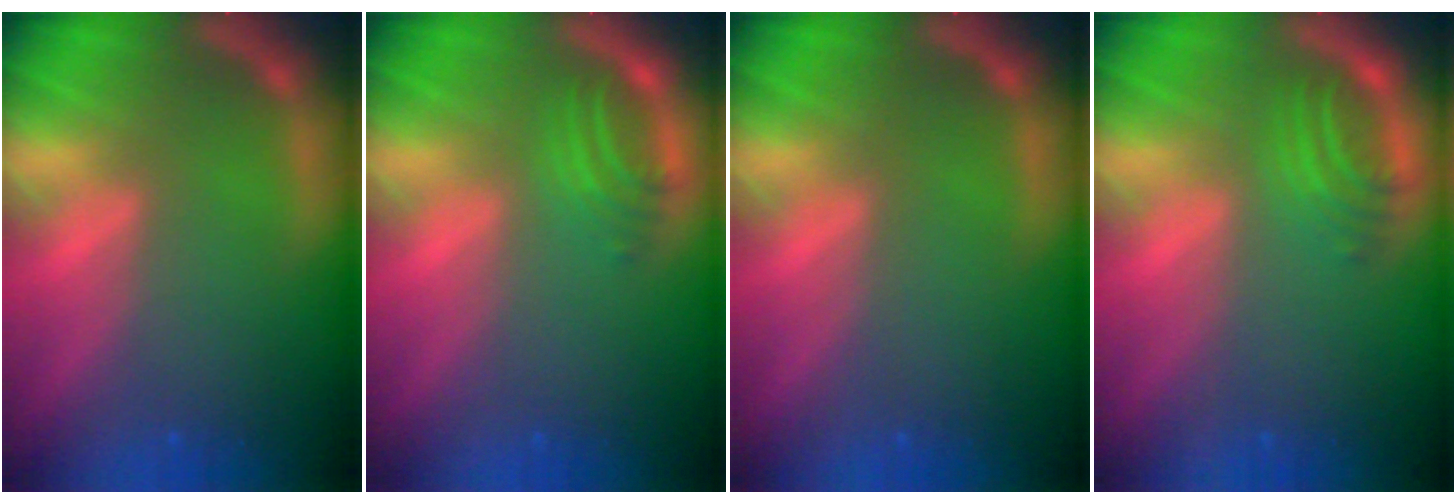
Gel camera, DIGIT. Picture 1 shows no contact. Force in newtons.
{"total": 2.5}
{"total": 0.0}
{"total": 2.9}